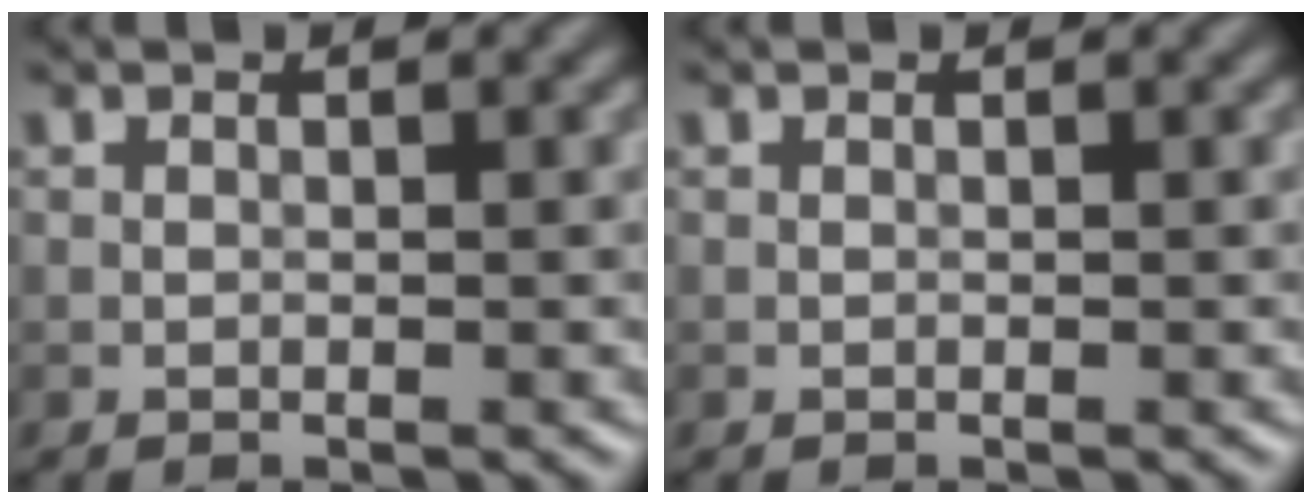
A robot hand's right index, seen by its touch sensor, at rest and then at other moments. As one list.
[{"total": 0.0}]